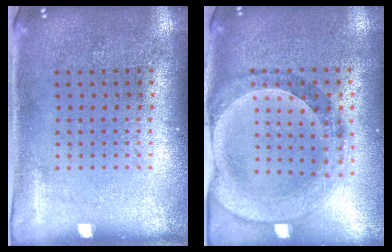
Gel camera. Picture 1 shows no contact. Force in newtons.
{"total": 1.4, "press": 1.4, "slide": 0.3}